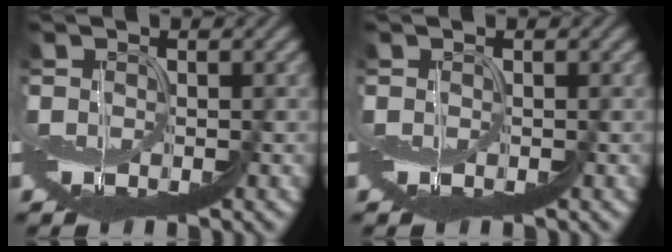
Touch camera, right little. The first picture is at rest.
{"total": 0.0}